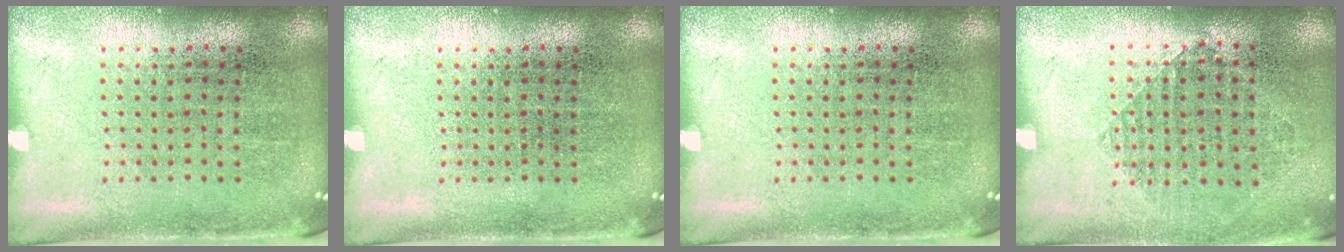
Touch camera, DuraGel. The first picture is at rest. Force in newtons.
{"total": 0.0}
{"total": 0.0}
{"total": 0.9, "press": 0.8, "slide": 0.3}